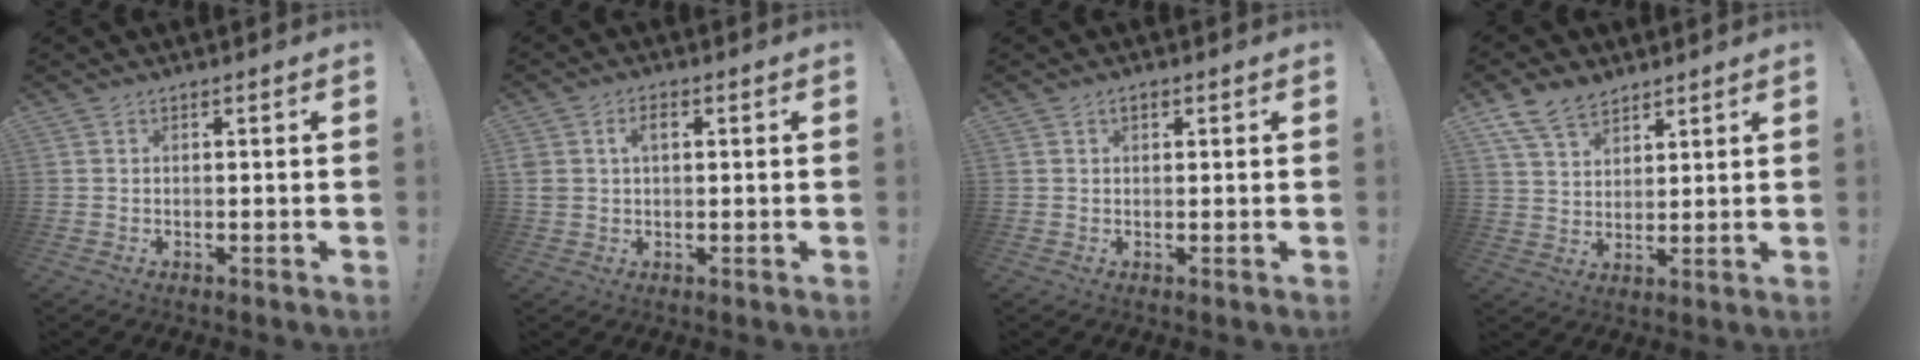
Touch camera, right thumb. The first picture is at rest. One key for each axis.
{"total": 4.1, "fx": 1.0, "fy": 2.7, "fz": 2.9, "tx": -0.067, "ty": 0.009, "tz": 0.015}
{"total": 1.4, "fx": 0.7, "fy": 0.8, "fz": 0.9, "tx": -0.018, "ty": 0.004, "tz": 0.011}
{"total": 9.6, "fx": 7.1, "fy": 5.3, "fz": 3.8, "tx": -0.075, "ty": -0.033, "tz": 0.140}